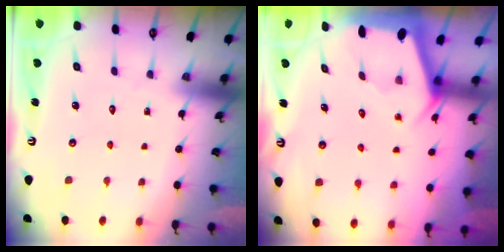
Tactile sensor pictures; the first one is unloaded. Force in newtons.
{"total": 2.2, "press": 2.2, "slide": 0.3}